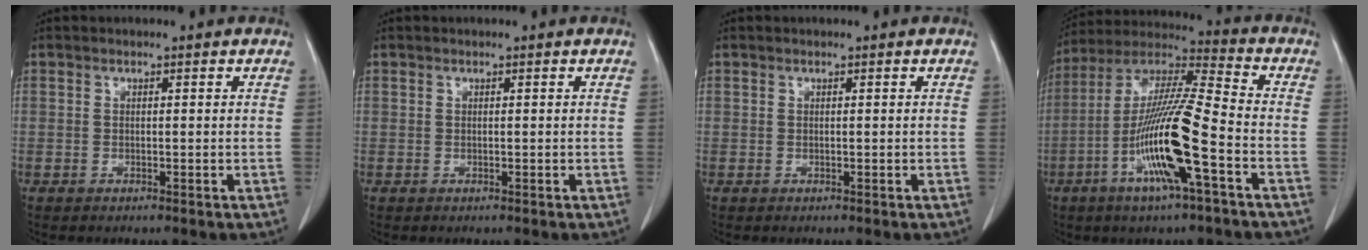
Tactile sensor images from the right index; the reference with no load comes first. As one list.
[{"total": 0.0}, {"total": 0.0}, {"total": 17.7, "force": [-5.9, 1.2, 16.6], "torque": [-0.333, -0.008, -0.111]}]